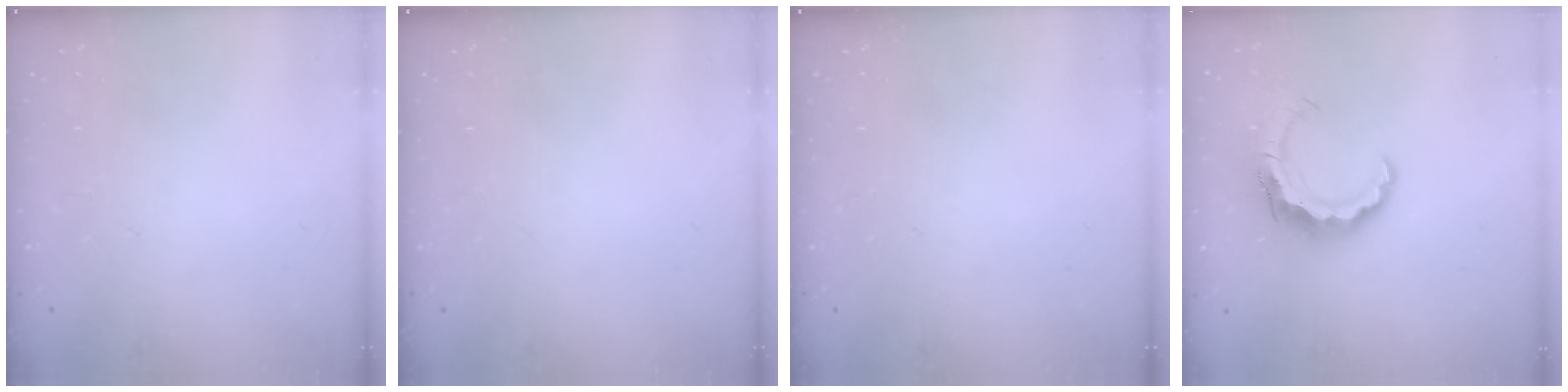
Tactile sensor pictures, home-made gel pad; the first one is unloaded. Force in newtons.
{"total": 0.0}
{"total": 0.0}
{"total": 7.8, "press": 7.8, "slide": 0.4}